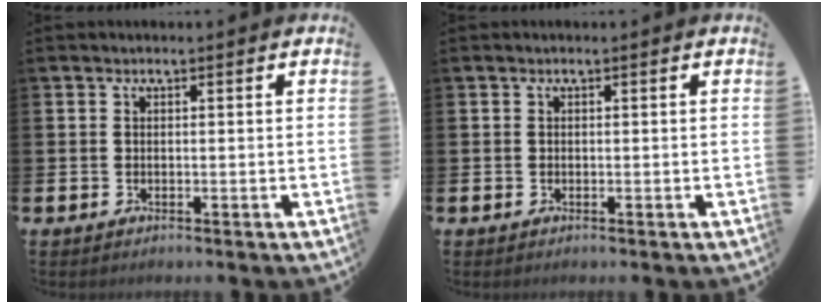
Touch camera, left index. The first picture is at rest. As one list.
[{"total": 0.0}]